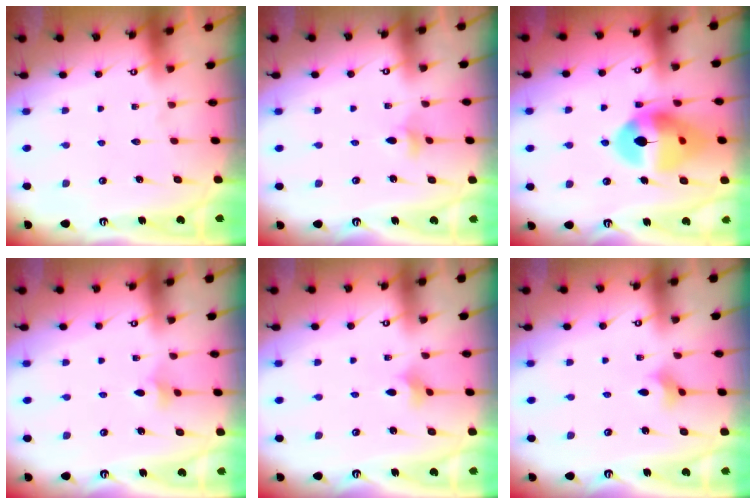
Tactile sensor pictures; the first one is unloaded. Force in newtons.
{"total": 2.8, "press": 2.7, "slide": 0.4}
{"total": 15.4, "press": 15.3, "slide": 1.5}
{"total": 2.8, "press": 2.8, "slide": 0.6}
{"total": 3.1, "press": 3.1, "slide": 0.6}
{"total": 2.1, "press": 2.0, "slide": 0.5}